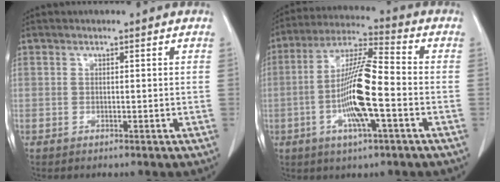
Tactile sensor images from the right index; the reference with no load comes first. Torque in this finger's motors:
{"motor_torque": [1.55, -0.59, 0.43, 0.21]}